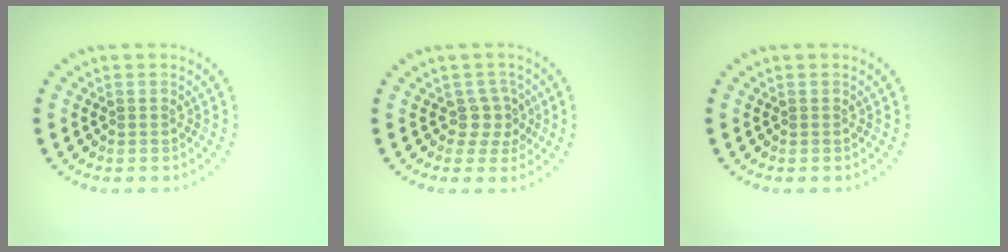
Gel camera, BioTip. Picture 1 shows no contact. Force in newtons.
{"total": 2.1, "press": 1.6, "slide": 1.3}
{"total": 0.0}